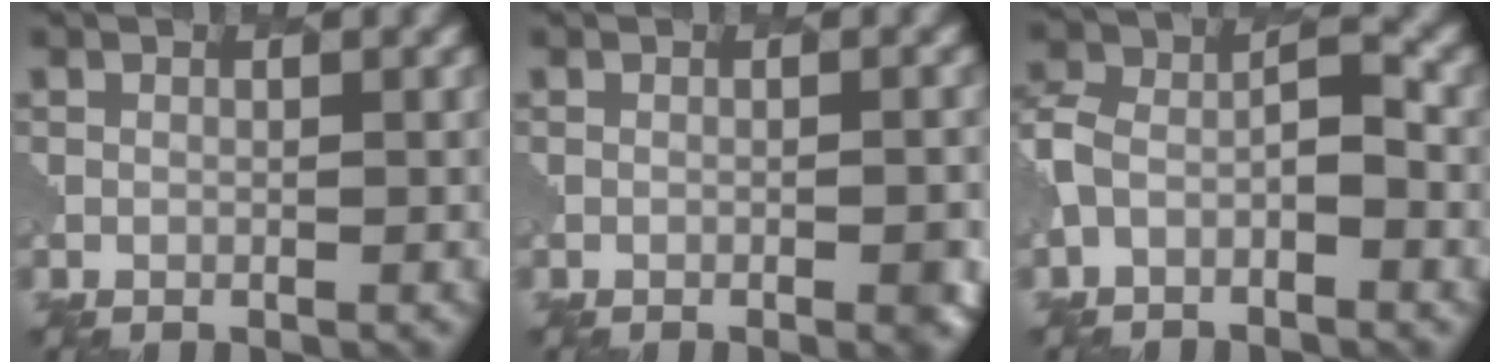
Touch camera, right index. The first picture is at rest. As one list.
[{"total": 2.3, "force": [-0.7, 0.8, 2.1], "torque": [-0.015, 0.005, -0.006]}, {"total": 3.9, "force": [-1.3, 2.4, 2.8], "torque": [-0.058, 0.009, -0.034]}]